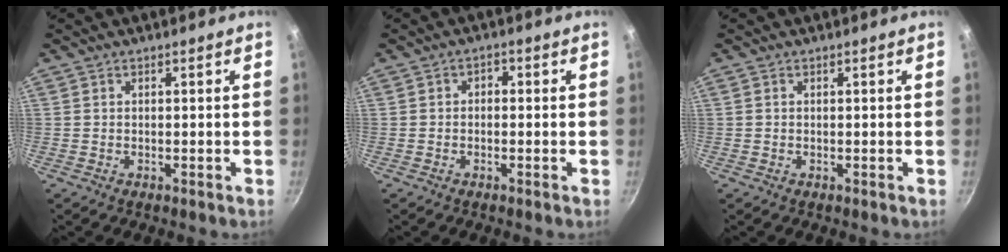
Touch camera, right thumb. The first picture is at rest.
{"total": 1.5, "force": [-0.4, 1.2, 0.9], "torque": [-0.013, 0.007, -0.009]}
{"total": 0.0}